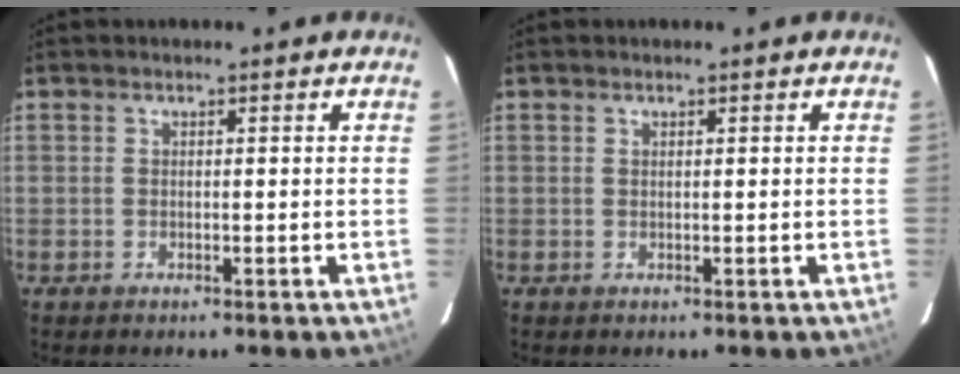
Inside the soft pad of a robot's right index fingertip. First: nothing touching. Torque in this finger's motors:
{"motor_torque": [0.01, -0.05, -0.04, 0.01]}